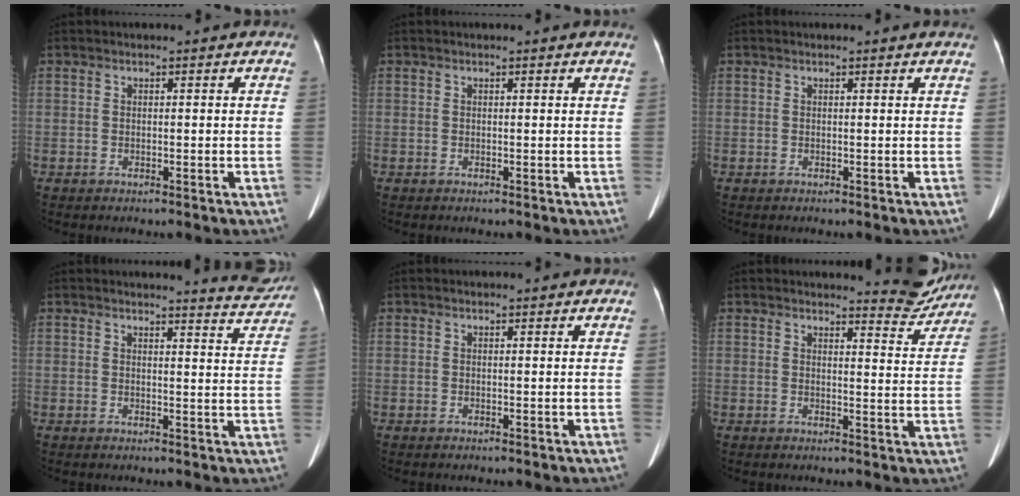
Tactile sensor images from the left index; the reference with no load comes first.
{"total": 0.6, "force": [0.5, 0.0, 0.2], "torque": [-0.010, -0.003, 0.003]}
{"total": 1.3, "force": [1.2, -0.1, 0.3], "torque": [-0.015, -0.004, 0.011]}
{"total": 5.5, "force": [5.5, -0.1, 0.3], "torque": [-0.007, -0.030, 0.048]}
{"total": 0.5, "force": [0.5, 0.0, 0.2], "torque": [-0.004, 0.002, 0.007]}
{"total": 5.5, "force": [5.5, 0.5, 0.1], "torque": [0.002, -0.033, 0.055]}